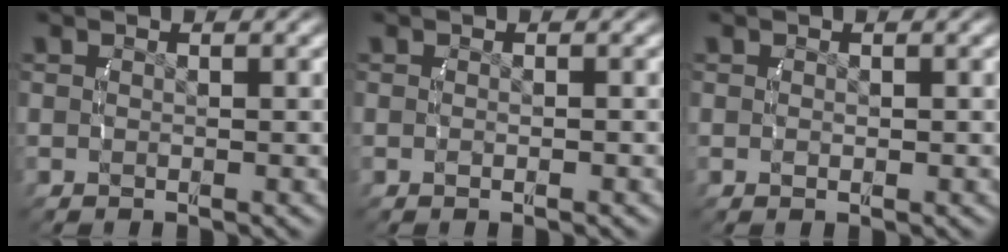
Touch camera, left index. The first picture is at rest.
{"total": 0.7, "force": [-0.4, 0.3, 0.5], "torque": [-0.014, -0.002, -0.007]}
{"total": 0.9, "force": [0.0, 0.8, 0.5], "torque": [-0.020, -0.008, 0.003]}